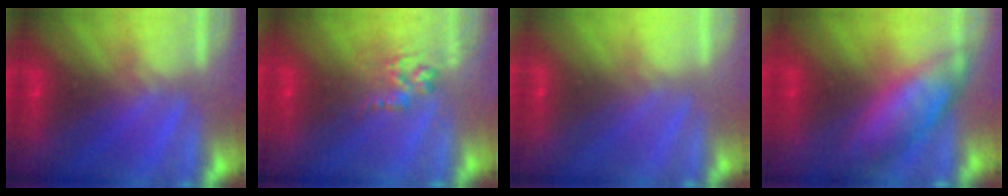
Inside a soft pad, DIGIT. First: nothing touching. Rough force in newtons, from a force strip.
{"total": 2.8}
{"total": 2.8}
{"total": 6.1}